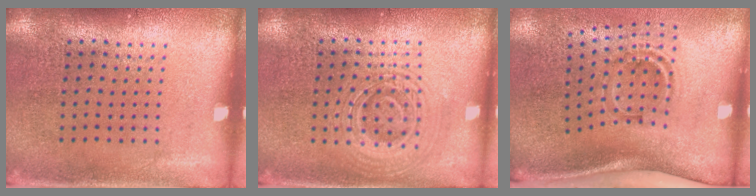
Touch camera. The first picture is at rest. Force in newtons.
{"total": 2.6, "press": 2.5, "slide": 0.5}
{"total": 1.9, "press": 1.2, "slide": 1.5}